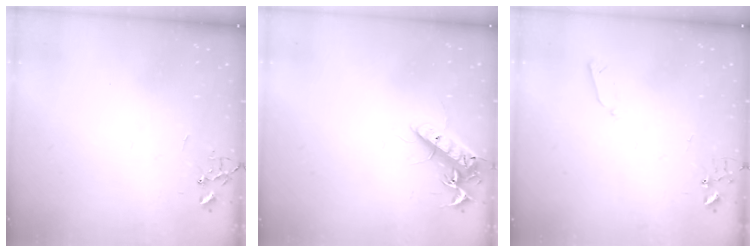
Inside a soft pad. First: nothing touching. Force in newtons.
{"total": 14.2, "press": 14.2, "slide": 1.4}
{"total": 3.3, "press": 3.2, "slide": 0.6}